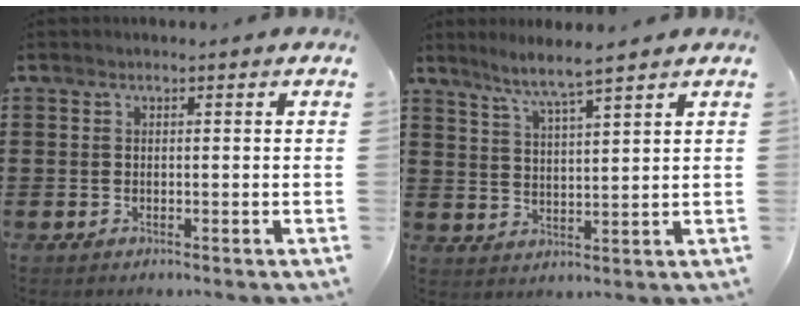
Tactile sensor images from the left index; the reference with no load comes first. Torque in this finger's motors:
{"motor_torque": [1.12, 1.01, 0.60, 0.16]}